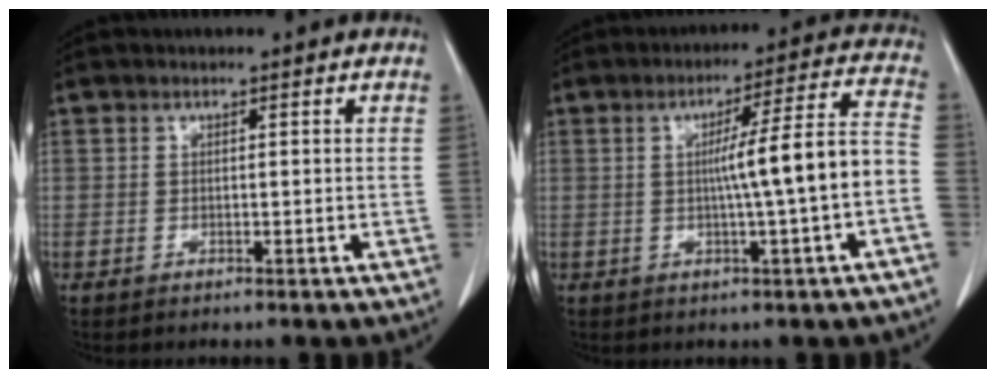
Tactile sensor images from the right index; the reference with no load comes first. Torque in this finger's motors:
{"motor_torque": [1.30, -0.47, 0.65, 0.15]}